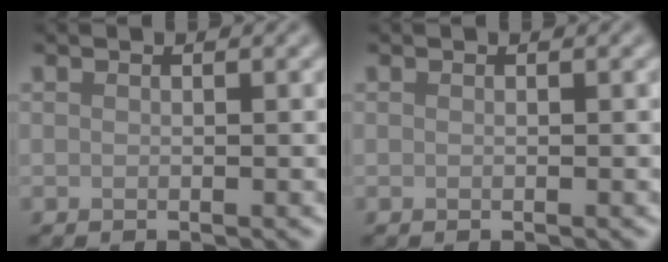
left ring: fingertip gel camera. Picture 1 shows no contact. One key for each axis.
{"total": 0.0}